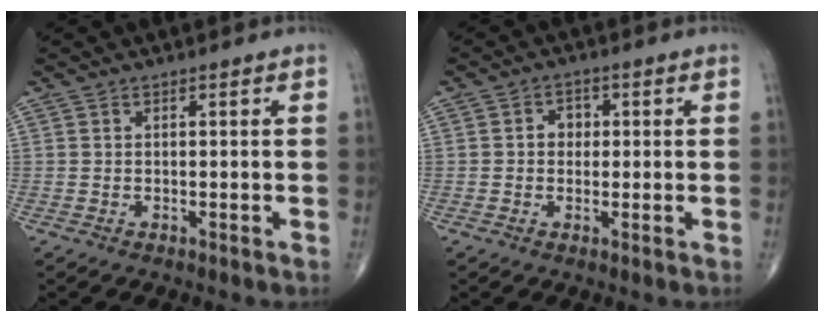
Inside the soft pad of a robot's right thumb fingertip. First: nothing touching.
{"total": 3.1, "force": [0.2, 2.6, 1.6], "torque": [-0.004, 0.008, -0.002]}